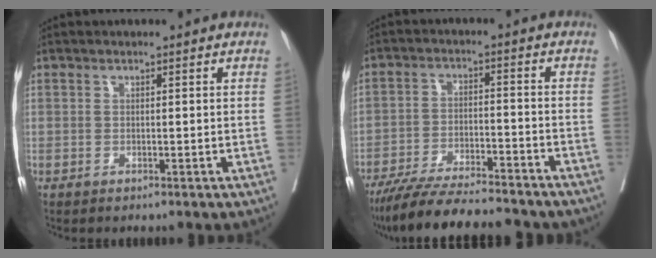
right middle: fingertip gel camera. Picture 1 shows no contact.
{"total": 15.8, "force": [-14.1, 1.6, 6.9], "torque": [-0.117, -0.019, -0.219]}